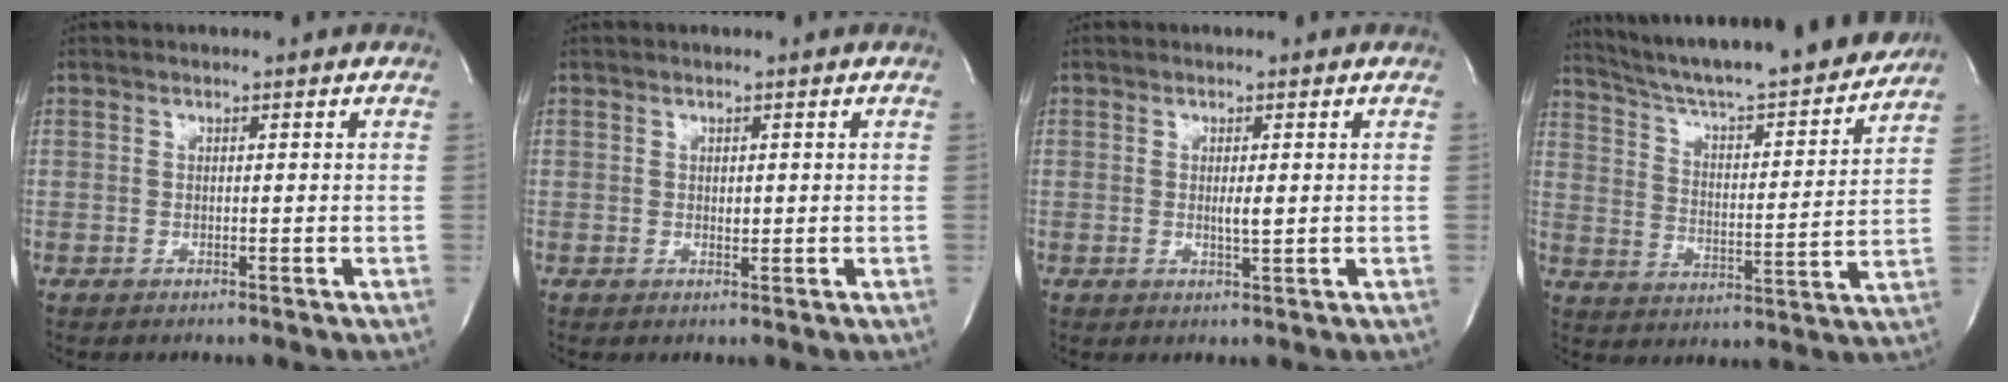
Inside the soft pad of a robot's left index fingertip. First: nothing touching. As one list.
[{"total": 0.8, "force": [0.2, 0.5, 0.6], "torque": [-0.007, -0.001, 0.004]}, {"total": 1.6, "force": [0.2, 0.2, 1.6], "torque": [-0.032, -0.003, 0.003]}, {"total": 23.0, "force": [20.9, 2.0, 9.4], "torque": [-0.154, -0.022, 0.301]}]